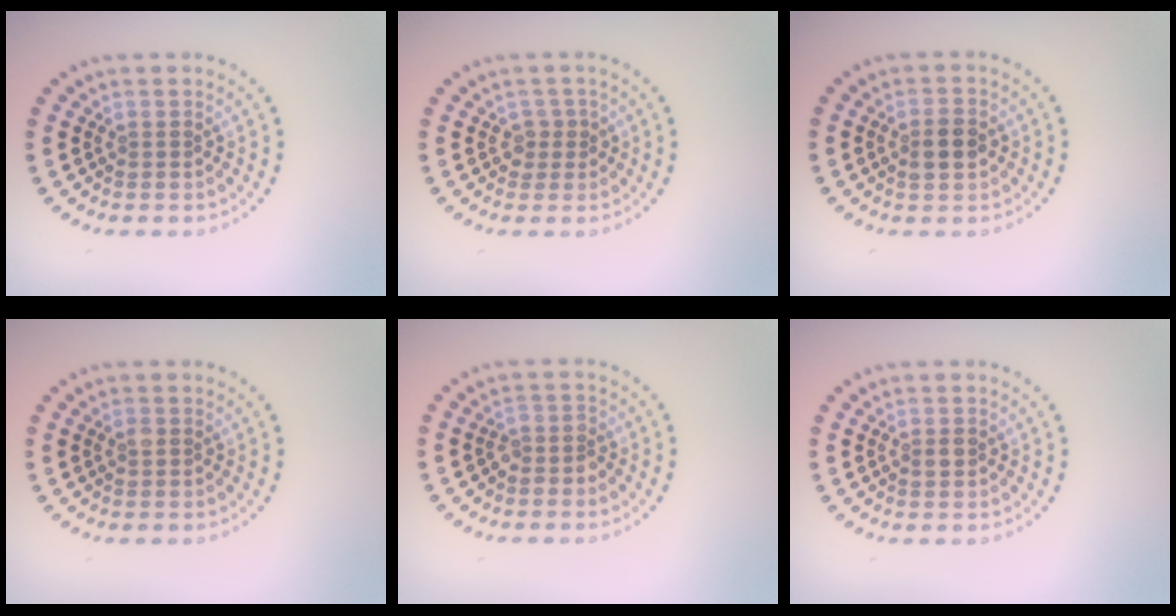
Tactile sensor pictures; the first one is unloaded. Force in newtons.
{"total": 1.3, "press": 1.0, "slide": 0.9}
{"total": 2.3, "press": 2.3, "slide": 0.2}
{"total": 0.9, "press": 0.8, "slide": 0.1}
{"total": 1.6, "press": 1.4, "slide": 0.8}
{"total": 1.2, "press": 1.2, "slide": 0.1}